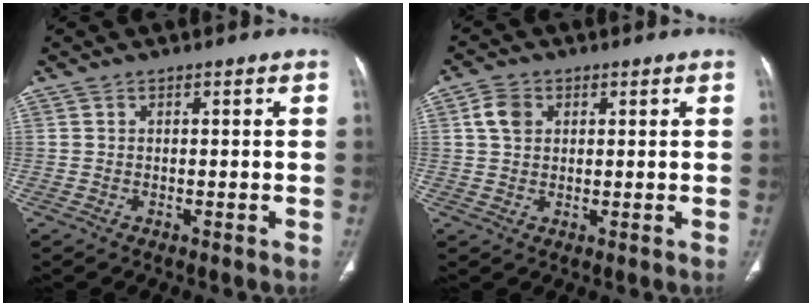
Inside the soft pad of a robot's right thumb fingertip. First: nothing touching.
{"total": 4.2, "force": [1.3, 3.2, 2.3], "torque": [-0.038, 0.003, 0.023]}